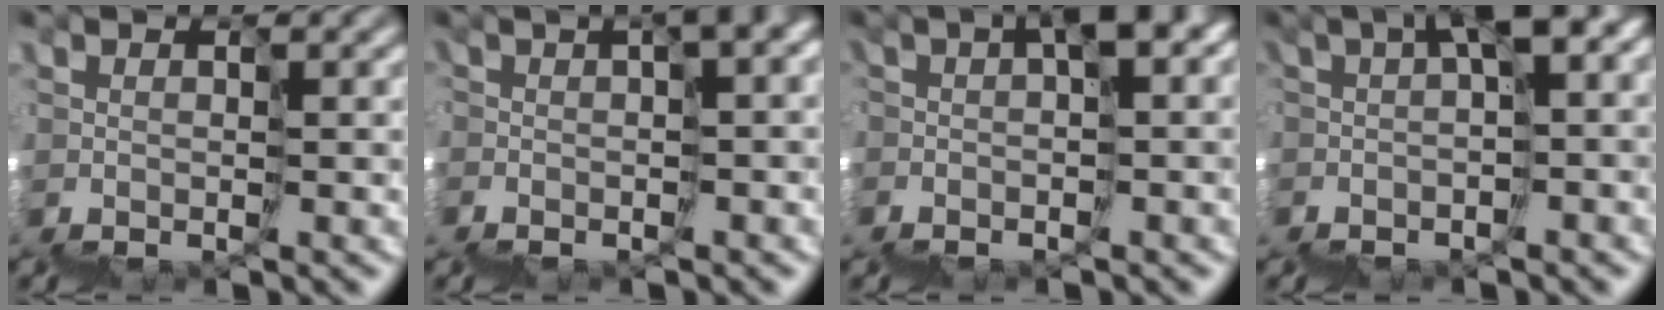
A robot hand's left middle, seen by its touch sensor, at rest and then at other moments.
{"total": 7.9, "force": [0.3, 2.7, 7.4], "torque": [-0.084, 0.022, 0.024]}
{"total": 5.0, "force": [0.1, 1.2, 4.9], "torque": [-0.083, 0.018, -0.001]}
{"total": 6.9, "force": [0.1, 1.8, 6.7], "torque": [-0.106, 0.018, 0.011]}